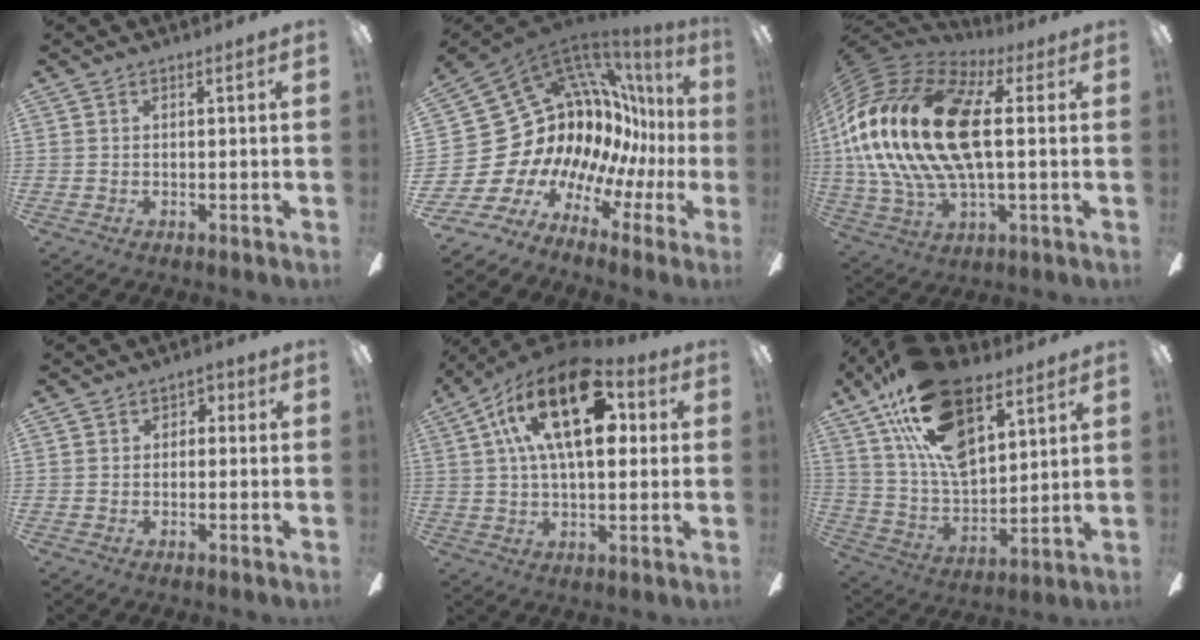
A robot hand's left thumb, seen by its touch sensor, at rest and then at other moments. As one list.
[{"total": 15.9, "force": [1.5, 14.2, 7.1], "torque": [-0.110, -0.098, 0.094]}, {"total": 24.3, "force": [2.4, 12.4, 20.8], "torque": [-0.454, 0.005, 0.035]}, {"total": 2.5, "force": [-1.2, 2.0, 1.0], "torque": [-0.006, 0.010, -0.025]}, {"total": 22.2, "force": [8.4, 10.7, 17.6], "torque": [-0.304, -0.017, 0.132]}, {"total": 22.6, "force": [12.6, 11.6, 14.7], "torque": [-0.282, -0.048, 0.227]}]